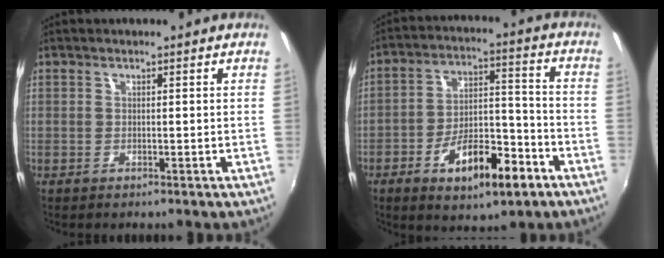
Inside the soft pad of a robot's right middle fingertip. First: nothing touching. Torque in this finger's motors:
{"motor_torque": [1.49, -0.65, 0.40, 0.14]}